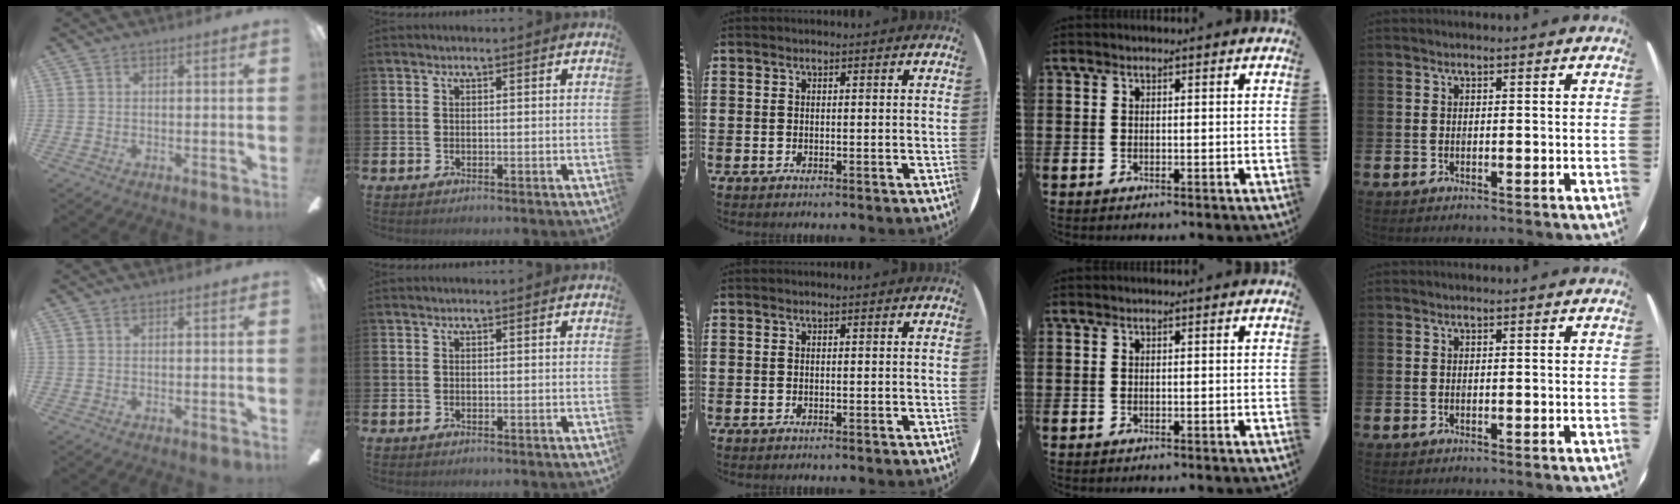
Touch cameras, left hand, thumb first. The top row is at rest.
{}